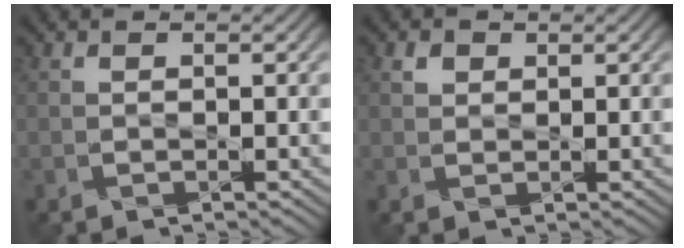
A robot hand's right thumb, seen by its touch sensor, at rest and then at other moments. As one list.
[{"total": 1.2, "force": [0.7, 0.9, 0.4], "torque": [-0.009, 0.000, 0.013]}]